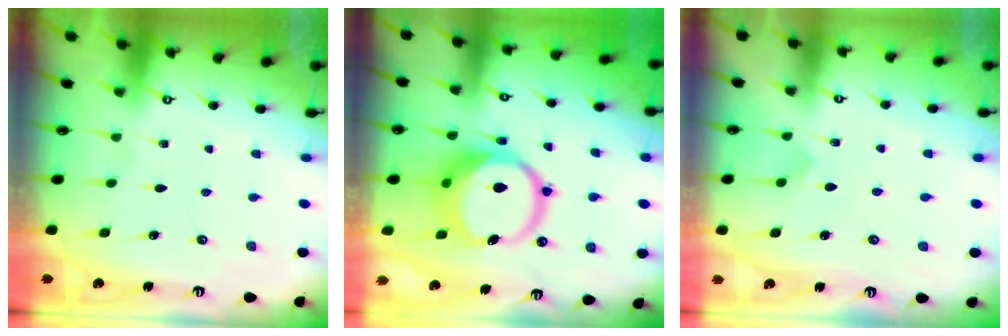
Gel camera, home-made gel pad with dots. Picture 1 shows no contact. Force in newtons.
{"total": 14.6, "press": 14.4, "slide": 2.1}
{"total": 4.9, "press": 4.9, "slide": 0.5}